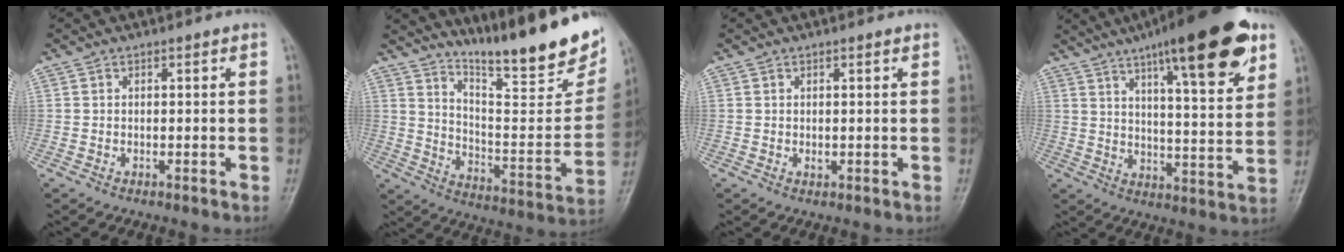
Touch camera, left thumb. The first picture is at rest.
{"total": 22.1, "force": [16.9, 3.9, 13.8], "torque": [-0.180, -0.108, 0.261]}
{"total": 0.9, "force": [0.3, 0.5, 0.7], "torque": [-0.010, -0.003, 0.007]}
{"total": 21.8, "force": [12.6, 5.2, 17.0], "torque": [-0.228, -0.036, 0.186]}